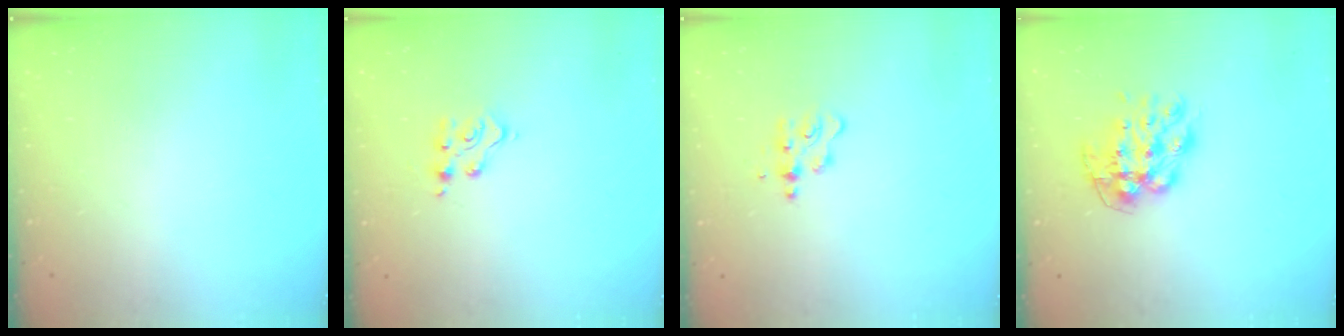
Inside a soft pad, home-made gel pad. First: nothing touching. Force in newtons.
{"total": 4.9, "press": 4.9, "slide": 0.2}
{"total": 4.4, "press": 4.4, "slide": 0.5}
{"total": 9.9, "press": 9.9, "slide": 0.6}